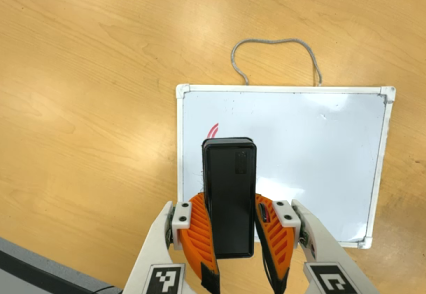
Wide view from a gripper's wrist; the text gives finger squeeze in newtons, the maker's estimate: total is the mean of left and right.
{"total": 9.1, "left": 8.0, "right": 10.2}